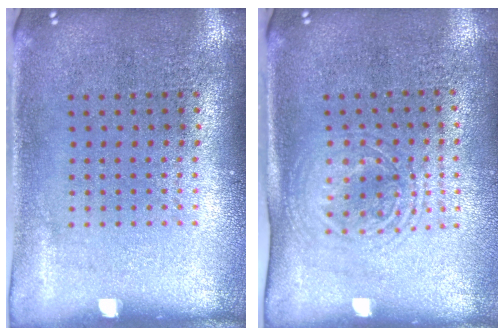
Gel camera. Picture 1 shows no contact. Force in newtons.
{"total": 1.6, "press": 1.4, "slide": 0.9}